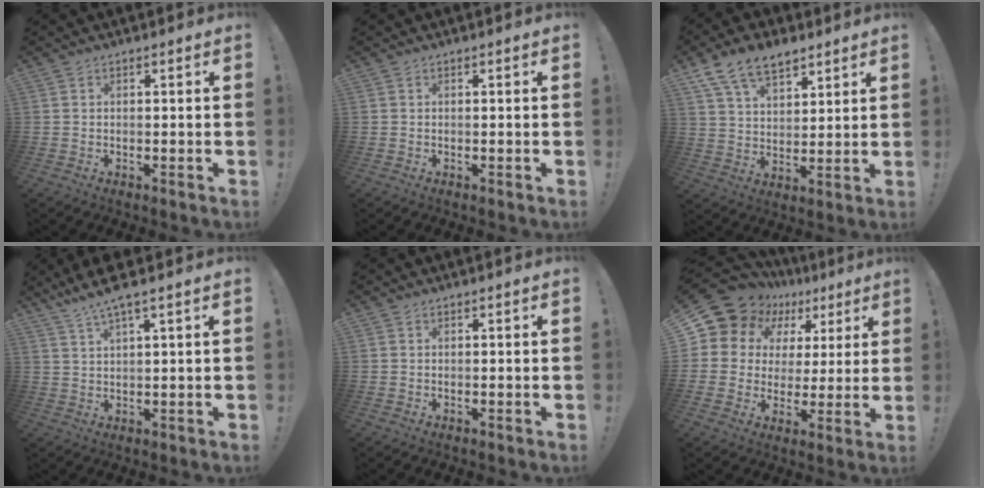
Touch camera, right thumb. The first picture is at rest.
{"total": 0.0}
{"total": 11.6, "force": [8.0, 6.0, 5.8], "torque": [-0.105, -0.034, 0.154]}
{"total": 6.0, "force": [4.6, 0.1, 3.9], "torque": [-0.080, -0.021, 0.080]}
{"total": 0.0}
{"total": 13.1, "force": [9.2, 8.2, 4.2], "torque": [-0.084, -0.072, 0.179]}